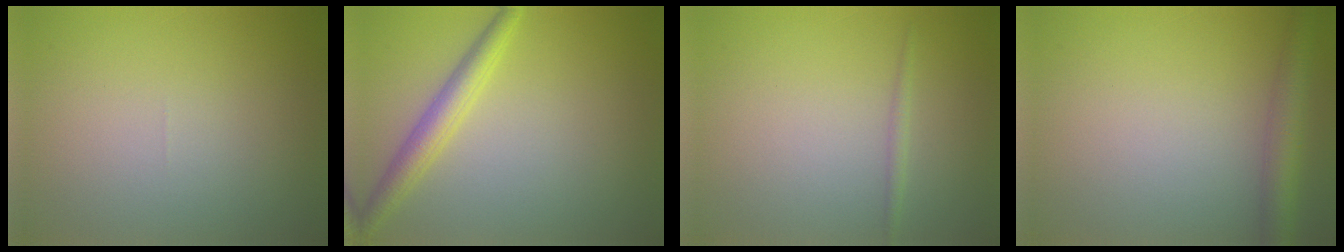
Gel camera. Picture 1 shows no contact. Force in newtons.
{"total": 2.9, "press": 2.9, "slide": 0.1}
{"total": 0.8, "press": 0.8, "slide": 0.0}
{"total": 3.4, "press": 3.4, "slide": 0.0}